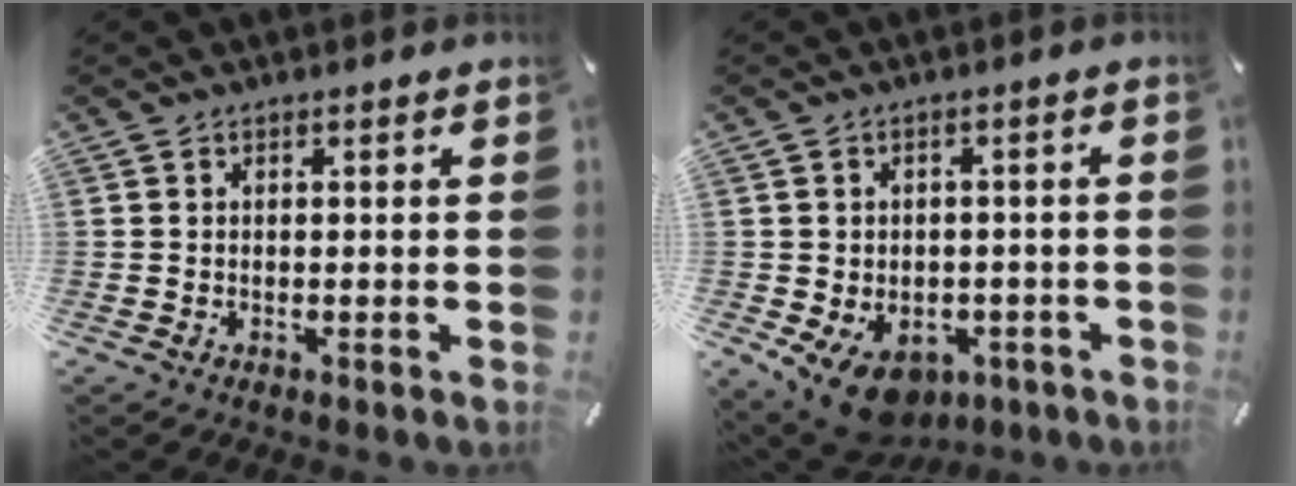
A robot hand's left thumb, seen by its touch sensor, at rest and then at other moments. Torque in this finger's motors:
{"motor_torque": [1.47, 2.18, 0.96, 0.50, 0.15]}